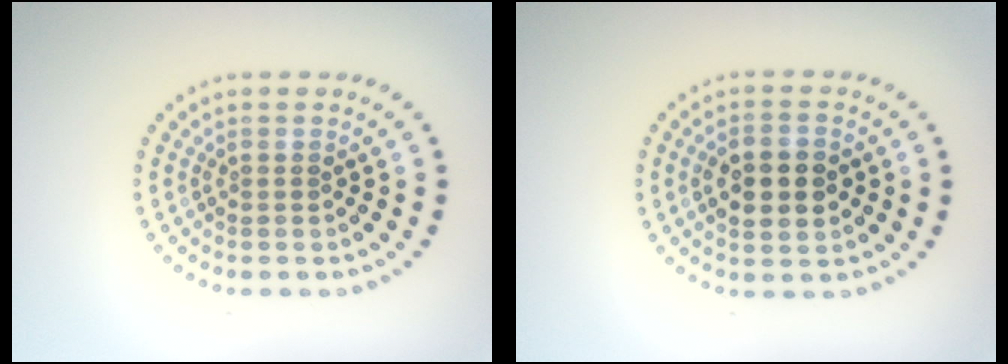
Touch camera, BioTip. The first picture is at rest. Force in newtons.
{"total": 4.6, "press": 4.6, "slide": 0.1}